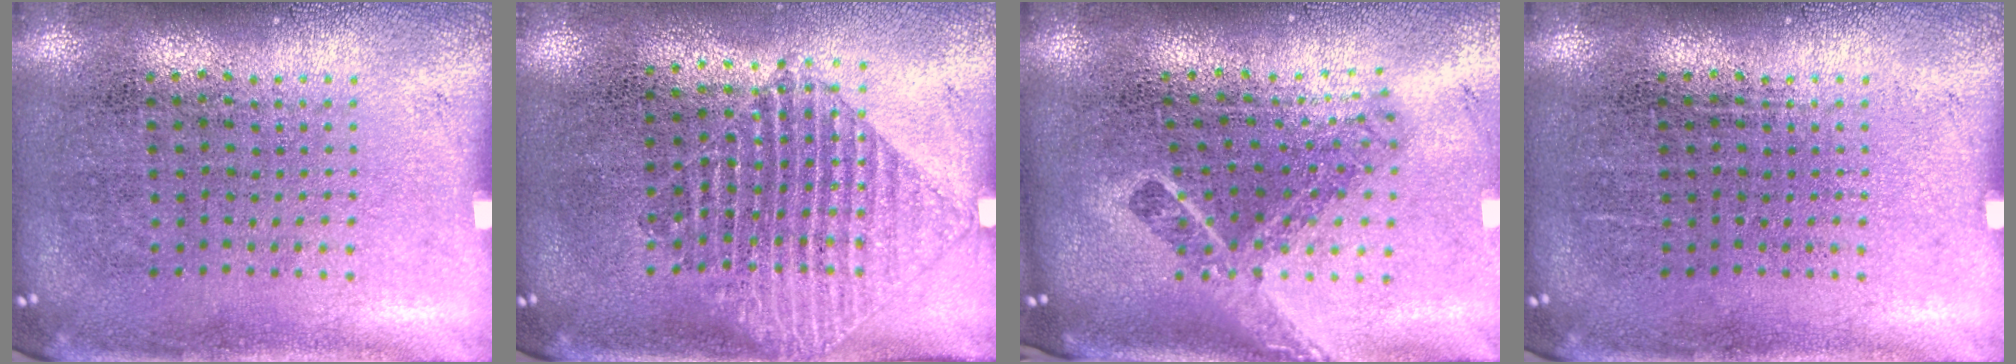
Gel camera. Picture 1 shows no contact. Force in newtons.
{"total": 1.3, "press": 1.1, "slide": 0.6}
{"total": 2.2, "press": 1.5, "slide": 1.6}
{"total": 0.0}